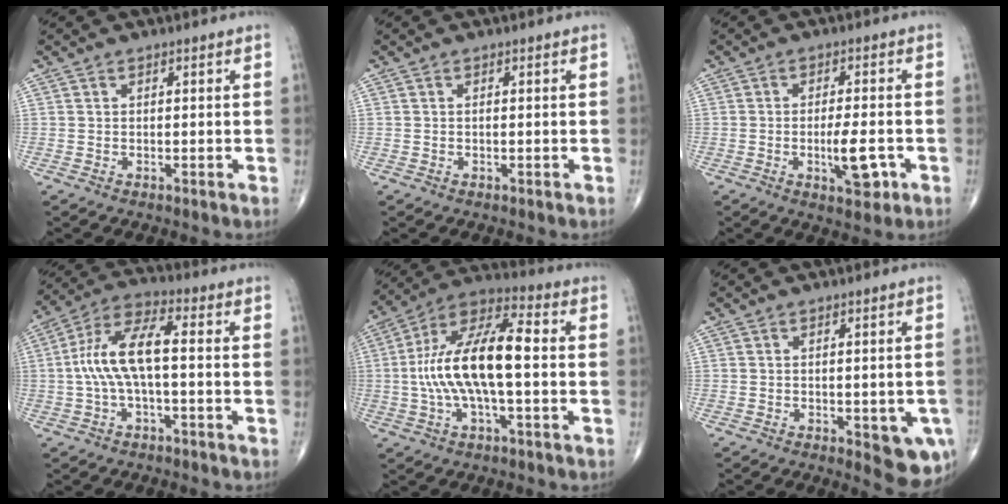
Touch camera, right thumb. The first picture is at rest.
{"total": 0.0}
{"total": 6.7, "force": [-2.0, 2.3, 6.0], "torque": [-0.088, 0.003, -0.025]}
{"total": 10.9, "force": [-0.6, 3.9, 10.1], "torque": [-0.216, 0.042, -0.015]}
{"total": 17.0, "force": [-0.6, 6.2, 15.8], "torque": [-0.311, 0.041, -0.017]}
{"total": 7.7, "force": [-2.4, 3.1, 6.7], "torque": [-0.059, -0.007, -0.023]}